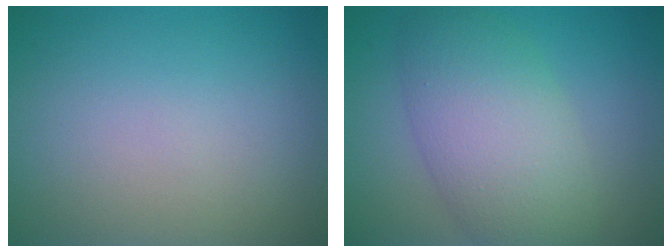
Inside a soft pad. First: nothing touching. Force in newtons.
{"total": 7.4, "press": 7.4, "slide": 0.1}